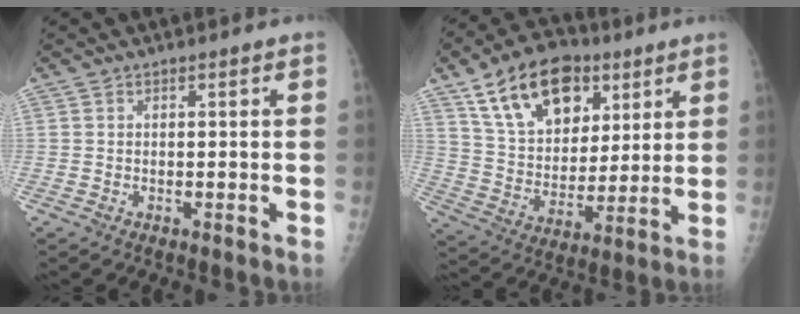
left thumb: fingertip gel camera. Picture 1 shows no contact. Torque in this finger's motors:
{"motor_torque": [1.63, 1.80, 1.03, -0.91, 0.35]}